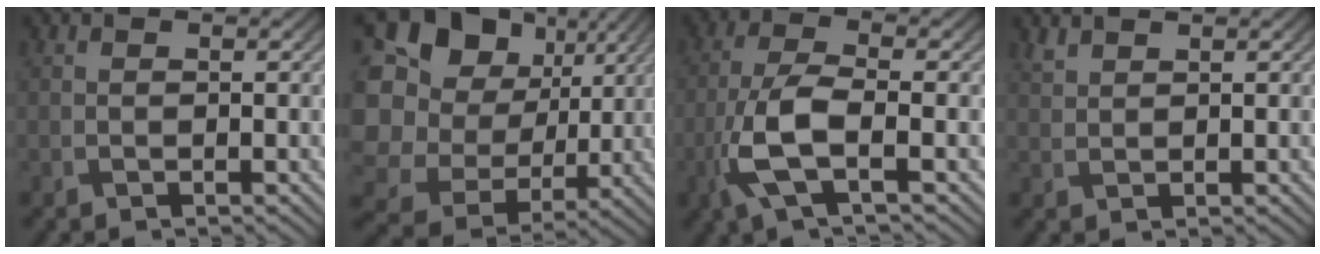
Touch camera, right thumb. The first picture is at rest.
{"total": 20.9, "force": [2.8, 18.3, 9.7], "torque": [-0.286, 0.004, 0.051]}
{"total": 7.4, "force": [-2.9, 2.5, 6.3], "torque": [-0.148, 0.001, -0.067]}
{"total": 1.1, "force": [1.0, 0.3, 0.5], "torque": [-0.019, 0.000, 0.026]}